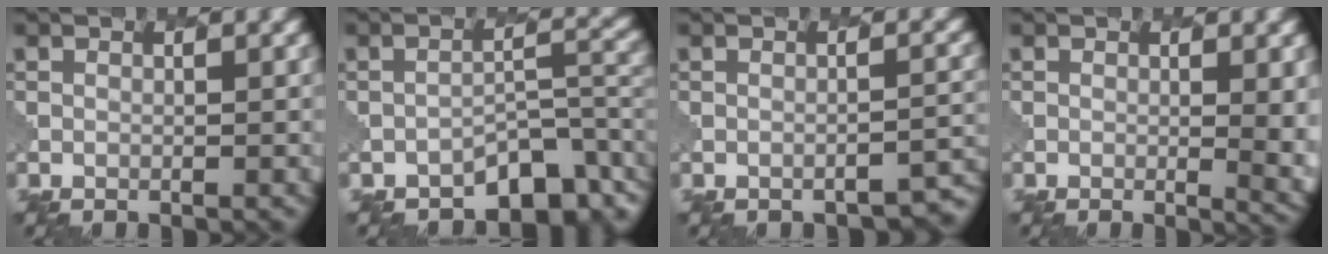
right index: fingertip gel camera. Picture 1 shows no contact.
{"total": 5.6, "force": [-3.9, 2.4, 3.2], "torque": [-0.031, 0.003, -0.061]}
{"total": 3.1, "force": [-2.8, 0.5, 1.2], "torque": [-0.011, 0.005, -0.036]}
{"total": 4.1, "force": [0.3, 1.3, 3.9], "torque": [-0.044, -0.010, 0.009]}